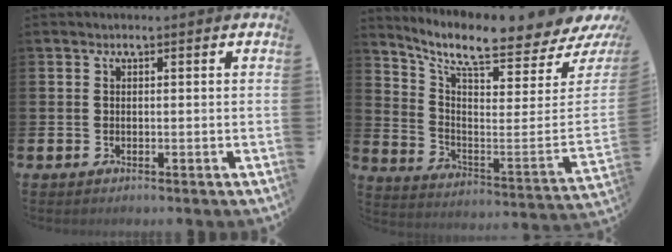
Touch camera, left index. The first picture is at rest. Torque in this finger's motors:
{"motor_torque": [0.28, -1.02, 1.06, 0.21]}